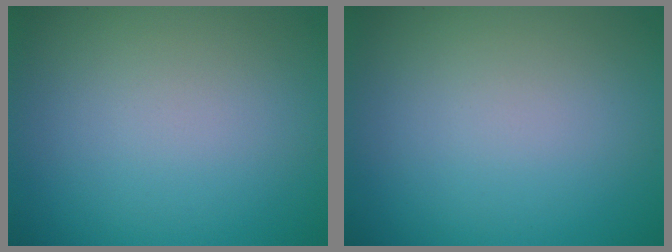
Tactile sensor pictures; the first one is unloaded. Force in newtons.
{"total": 0.0}